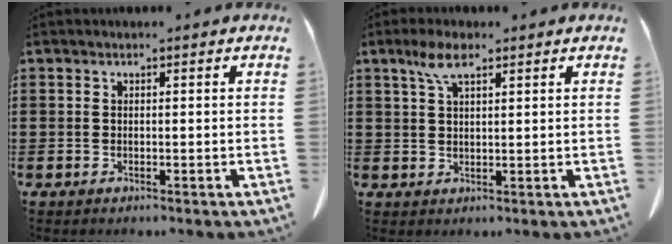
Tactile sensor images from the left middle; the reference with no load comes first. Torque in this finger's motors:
{"motor_torque": [2.14, 0.00, 0.45, 0.21]}